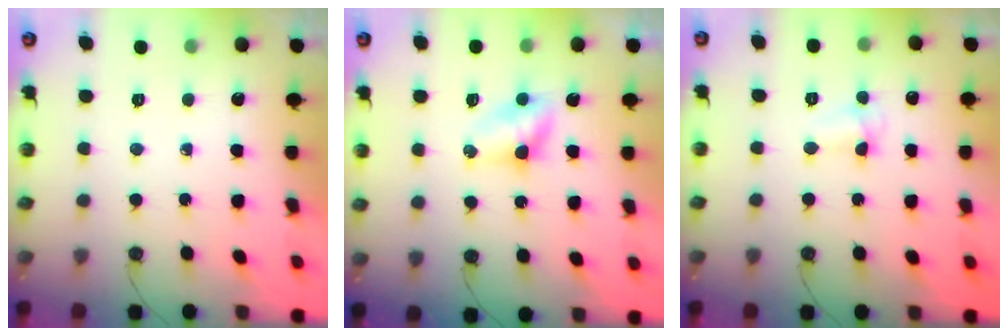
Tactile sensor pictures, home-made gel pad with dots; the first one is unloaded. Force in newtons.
{"total": 4.0, "press": 4.0, "slide": 0.4}
{"total": 3.2, "press": 3.1, "slide": 0.7}